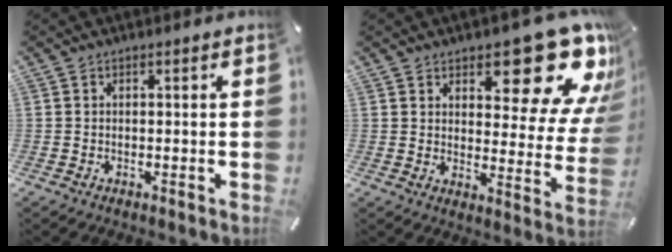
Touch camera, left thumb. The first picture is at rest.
{"total": 18.5, "force": [11.9, 8.7, 11.2], "torque": [-0.118, -0.099, 0.194]}